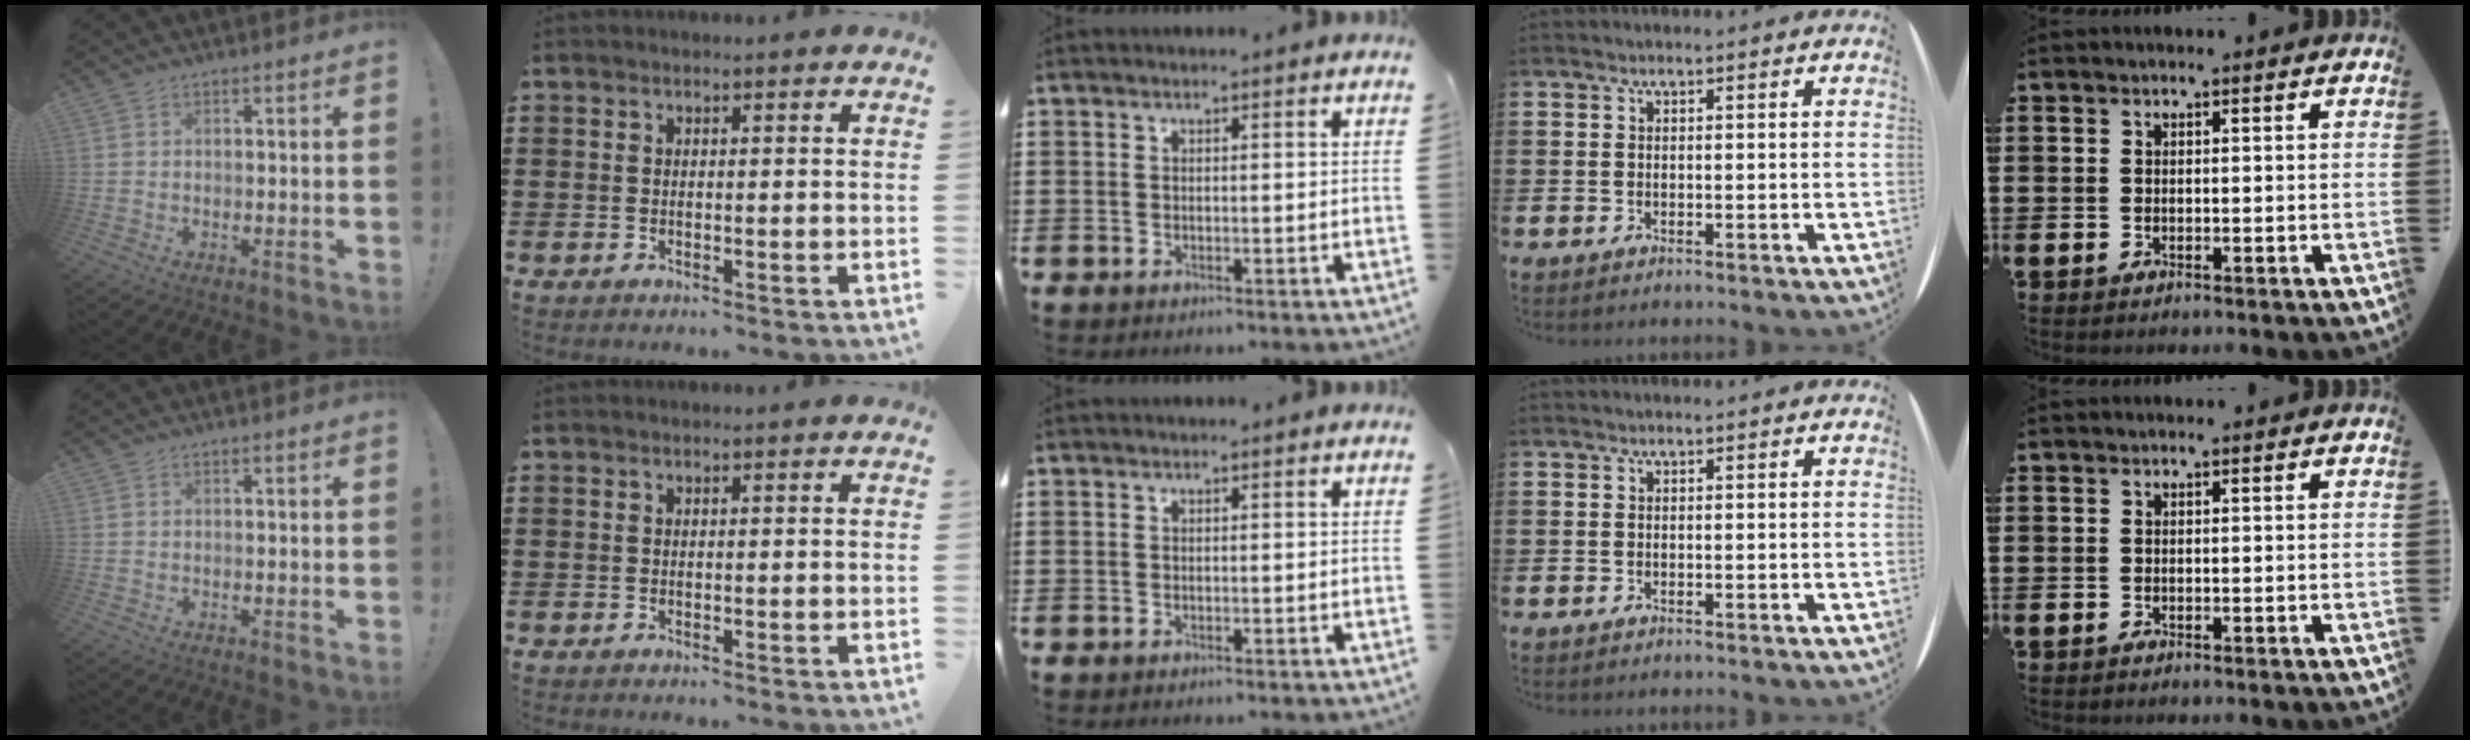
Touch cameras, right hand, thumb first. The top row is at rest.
{}